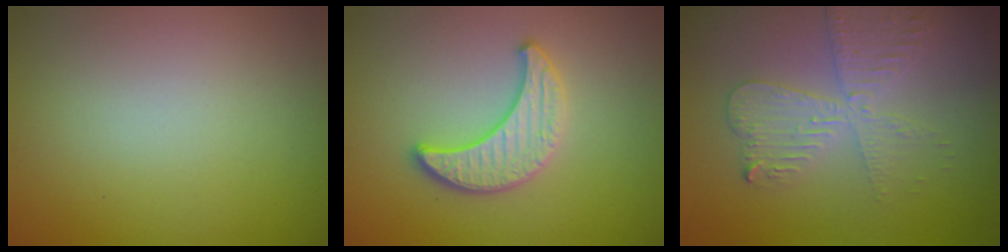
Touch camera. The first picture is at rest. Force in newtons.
{"total": 3.3, "press": 3.2, "slide": 0.7}
{"total": 4.0, "press": 3.4, "slide": 2.1}